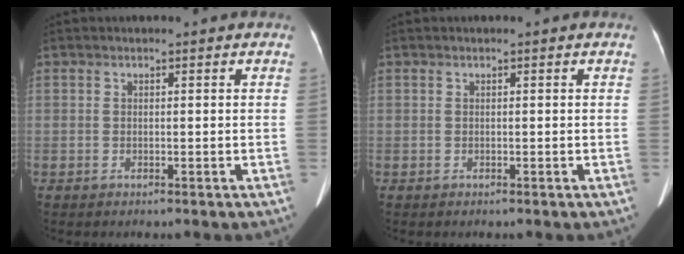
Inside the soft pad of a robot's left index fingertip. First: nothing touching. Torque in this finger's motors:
{"motor_torque": [-0.01, 0.01, 0.00, 0.00]}